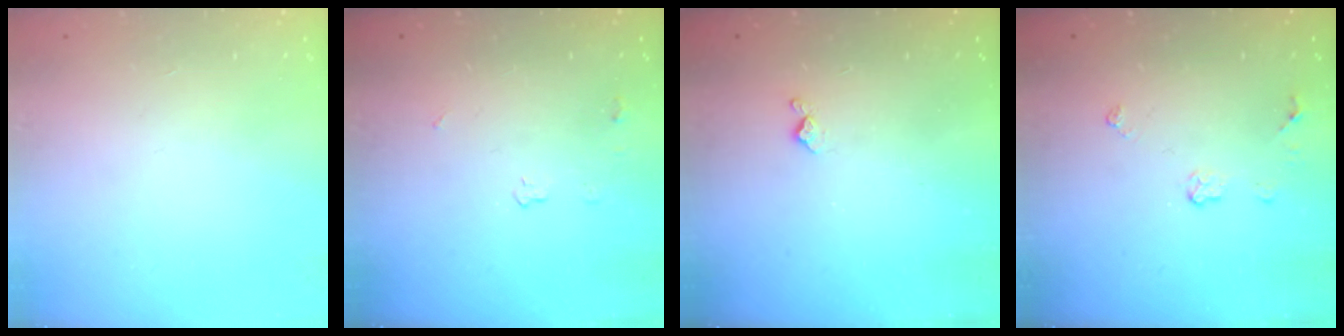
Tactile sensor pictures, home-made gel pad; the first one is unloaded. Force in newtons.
{"total": 4.0, "press": 4.0, "slide": 0.6}
{"total": 3.8, "press": 3.8, "slide": 0.3}
{"total": 4.5, "press": 4.5, "slide": 0.7}